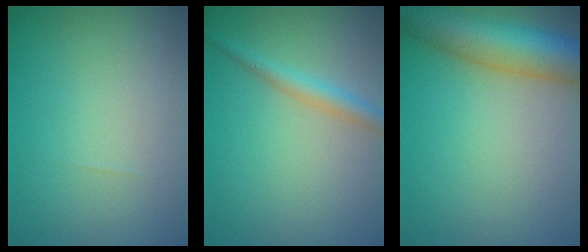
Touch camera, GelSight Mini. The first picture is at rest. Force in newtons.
{"total": 2.1, "press": 2.1, "slide": 0.1}
{"total": 8.4, "press": 8.4, "slide": 0.4}